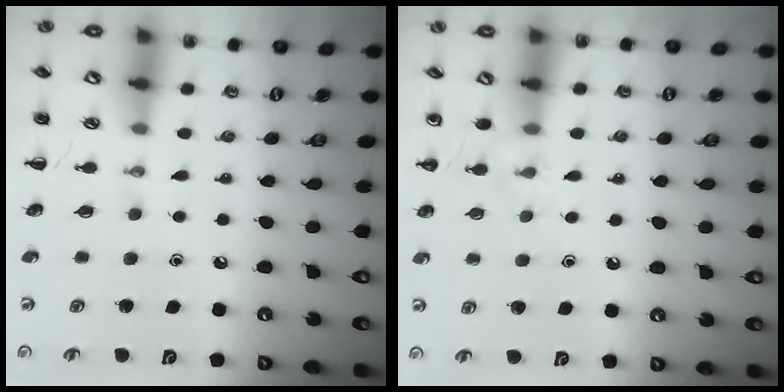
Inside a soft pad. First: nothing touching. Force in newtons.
{"total": 6.3, "press": 5.9, "slide": 2.3}